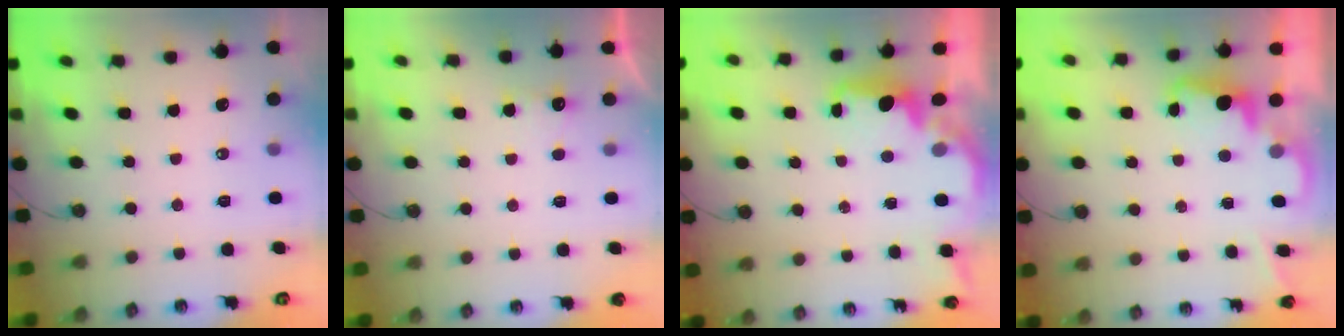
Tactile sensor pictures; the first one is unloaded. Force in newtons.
{"total": 2.6, "press": 2.4, "slide": 0.9}
{"total": 2.0, "press": 1.9, "slide": 0.8}
{"total": 2.3, "press": 2.3, "slide": 0.5}